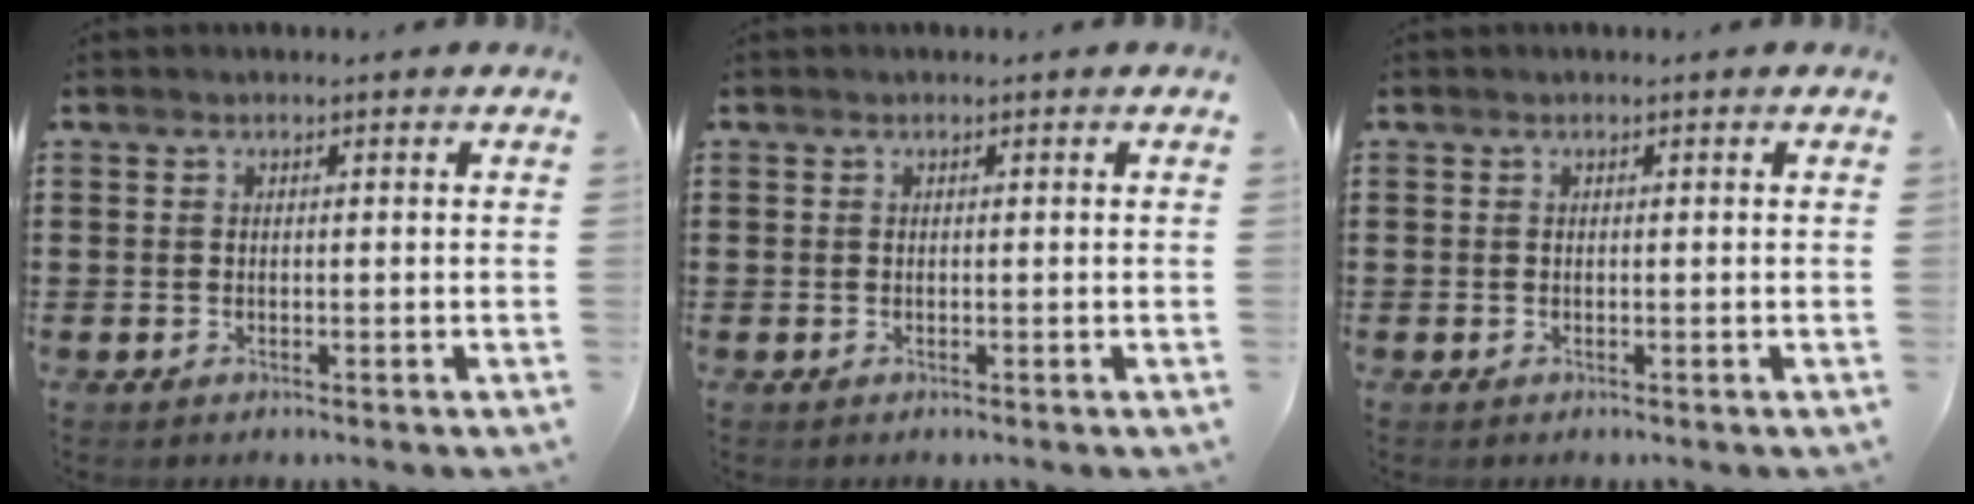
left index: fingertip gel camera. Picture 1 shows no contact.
{"total": 0.0}
{"total": 0.0}